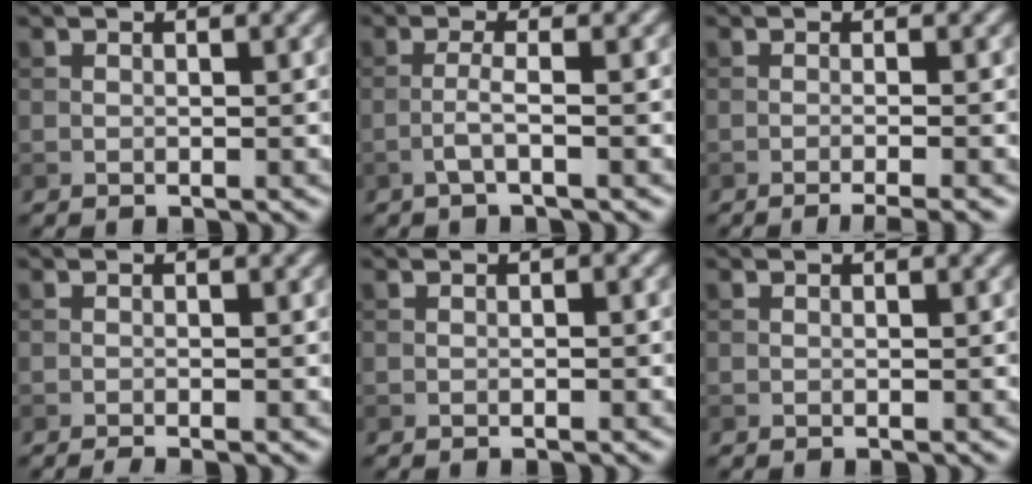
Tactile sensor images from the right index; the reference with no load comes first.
{"total": 1.8, "force": [-0.8, 0.1, 1.6], "torque": [-0.032, 0.008, -0.022]}
{"total": 2.6, "force": [-1.3, 0.5, 2.2], "torque": [-0.024, -0.001, -0.029]}
{"total": 1.3, "force": [-0.8, 0.3, 1.0], "torque": [-0.010, -0.002, -0.014]}
{"total": 0.6, "force": [-0.1, 0.2, 0.6], "torque": [-0.007, 0.001, 0.000]}
{"total": 0.0}